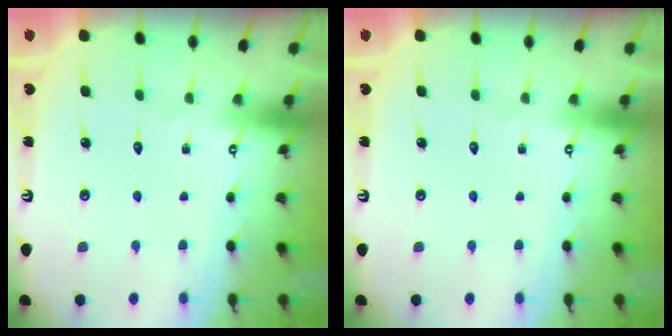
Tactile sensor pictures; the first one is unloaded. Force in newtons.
{"total": 0.0}